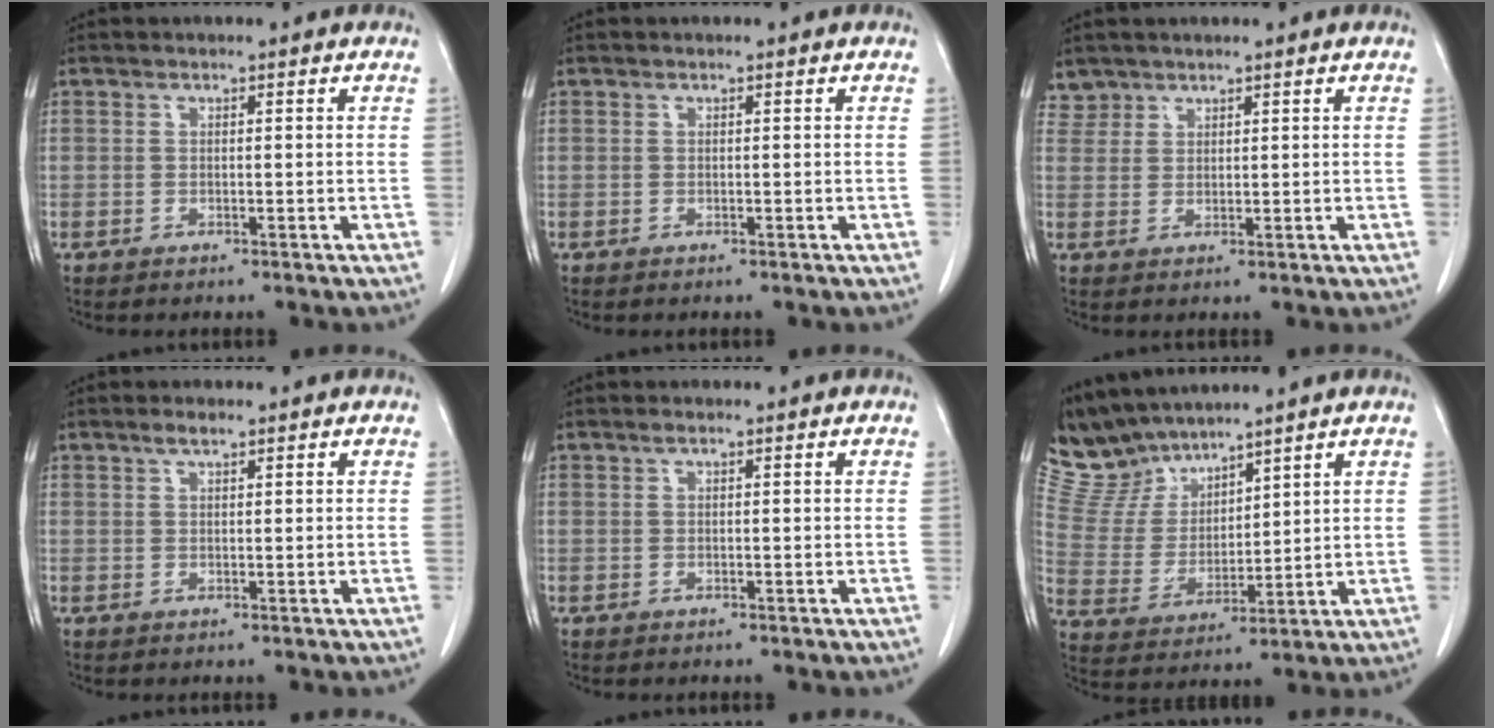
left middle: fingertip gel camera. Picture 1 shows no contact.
{"total": 0.0}
{"total": 2.2, "force": [1.9, 1.0, -0.5], "torque": [0.014, 0.008, 0.036]}
{"total": 1.5, "force": [1.1, 0.4, 1.0], "torque": [-0.023, 0.004, 0.022]}
{"total": 0.5, "force": [0.3, 0.1, 0.4], "torque": [-0.009, 0.004, 0.005]}
{"total": 8.7, "force": [8.4, 2.2, 0.6], "torque": [-0.035, 0.010, 0.190]}